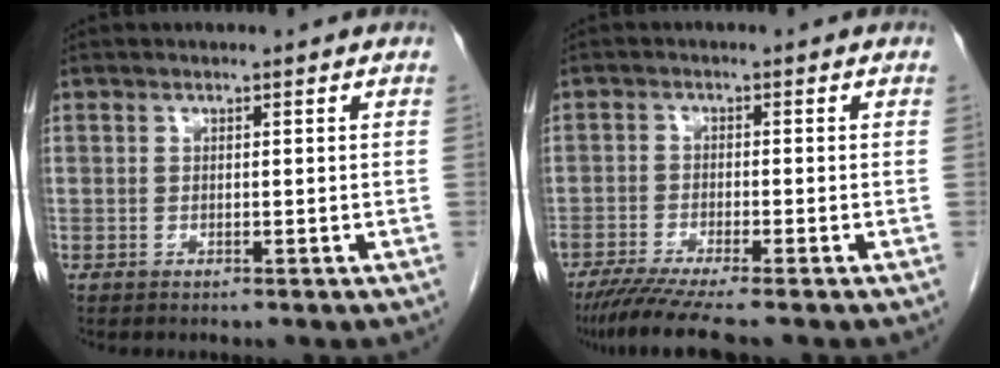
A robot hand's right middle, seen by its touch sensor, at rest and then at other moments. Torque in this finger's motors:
{"motor_torque": [1.18, -0.96, 0.42, 0.12]}